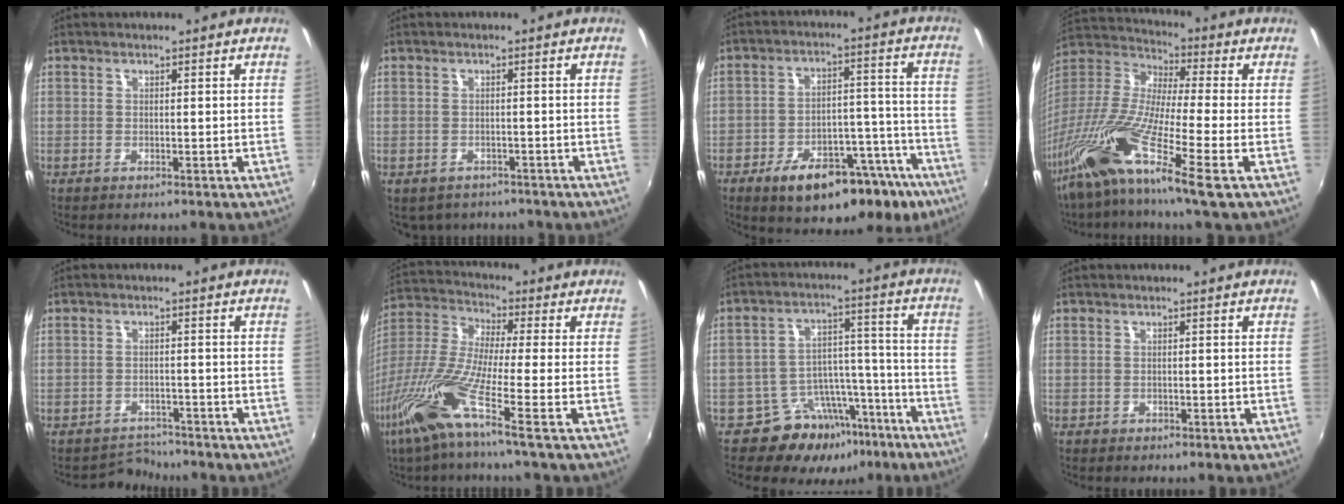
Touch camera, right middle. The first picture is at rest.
{"total": 4.7, "force": [-3.7, 2.6, 1.3], "torque": [-0.036, -0.021, -0.047]}
{"total": 20.1, "force": [-13.1, 8.9, 12.4], "torque": [-0.188, 0.009, -0.168]}
{"total": 18.5, "force": [-11.0, 0.2, 14.9], "torque": [-0.281, -0.044, -0.218]}
{"total": 3.7, "force": [-3.5, 1.0, -0.8], "torque": [0.004, 0.006, -0.060]}
{"total": 13.1, "force": [-6.9, -0.7, 11.1], "torque": [-0.229, -0.020, -0.148]}
{"total": 13.3, "force": [-8.7, 8.9, 4.6], "torque": [-0.081, 0.041, -0.109]}
{"total": 0.8, "force": [-0.6, 0.6, 0.2], "torque": [-0.006, -0.003, -0.007]}